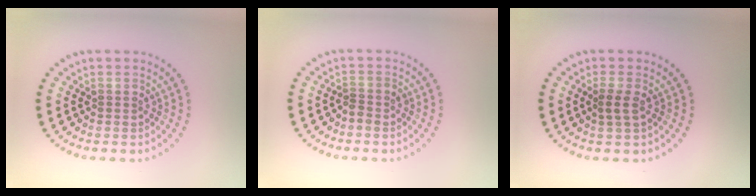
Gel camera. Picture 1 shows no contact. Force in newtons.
{"total": 1.1, "press": 0.9, "slide": 0.6}
{"total": 1.4, "press": 1.3, "slide": 0.5}